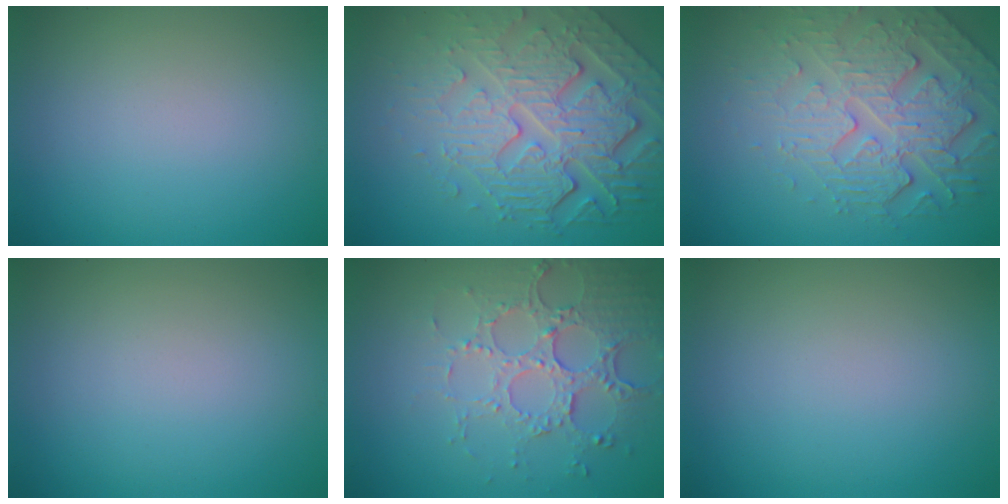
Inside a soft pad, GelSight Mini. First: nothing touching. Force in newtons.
{"total": 8.0, "press": 5.6, "slide": 5.7}
{"total": 4.7, "press": 4.3, "slide": 1.9}
{"total": 0.0}
{"total": 5.2, "press": 3.8, "slide": 3.5}
{"total": 0.0}